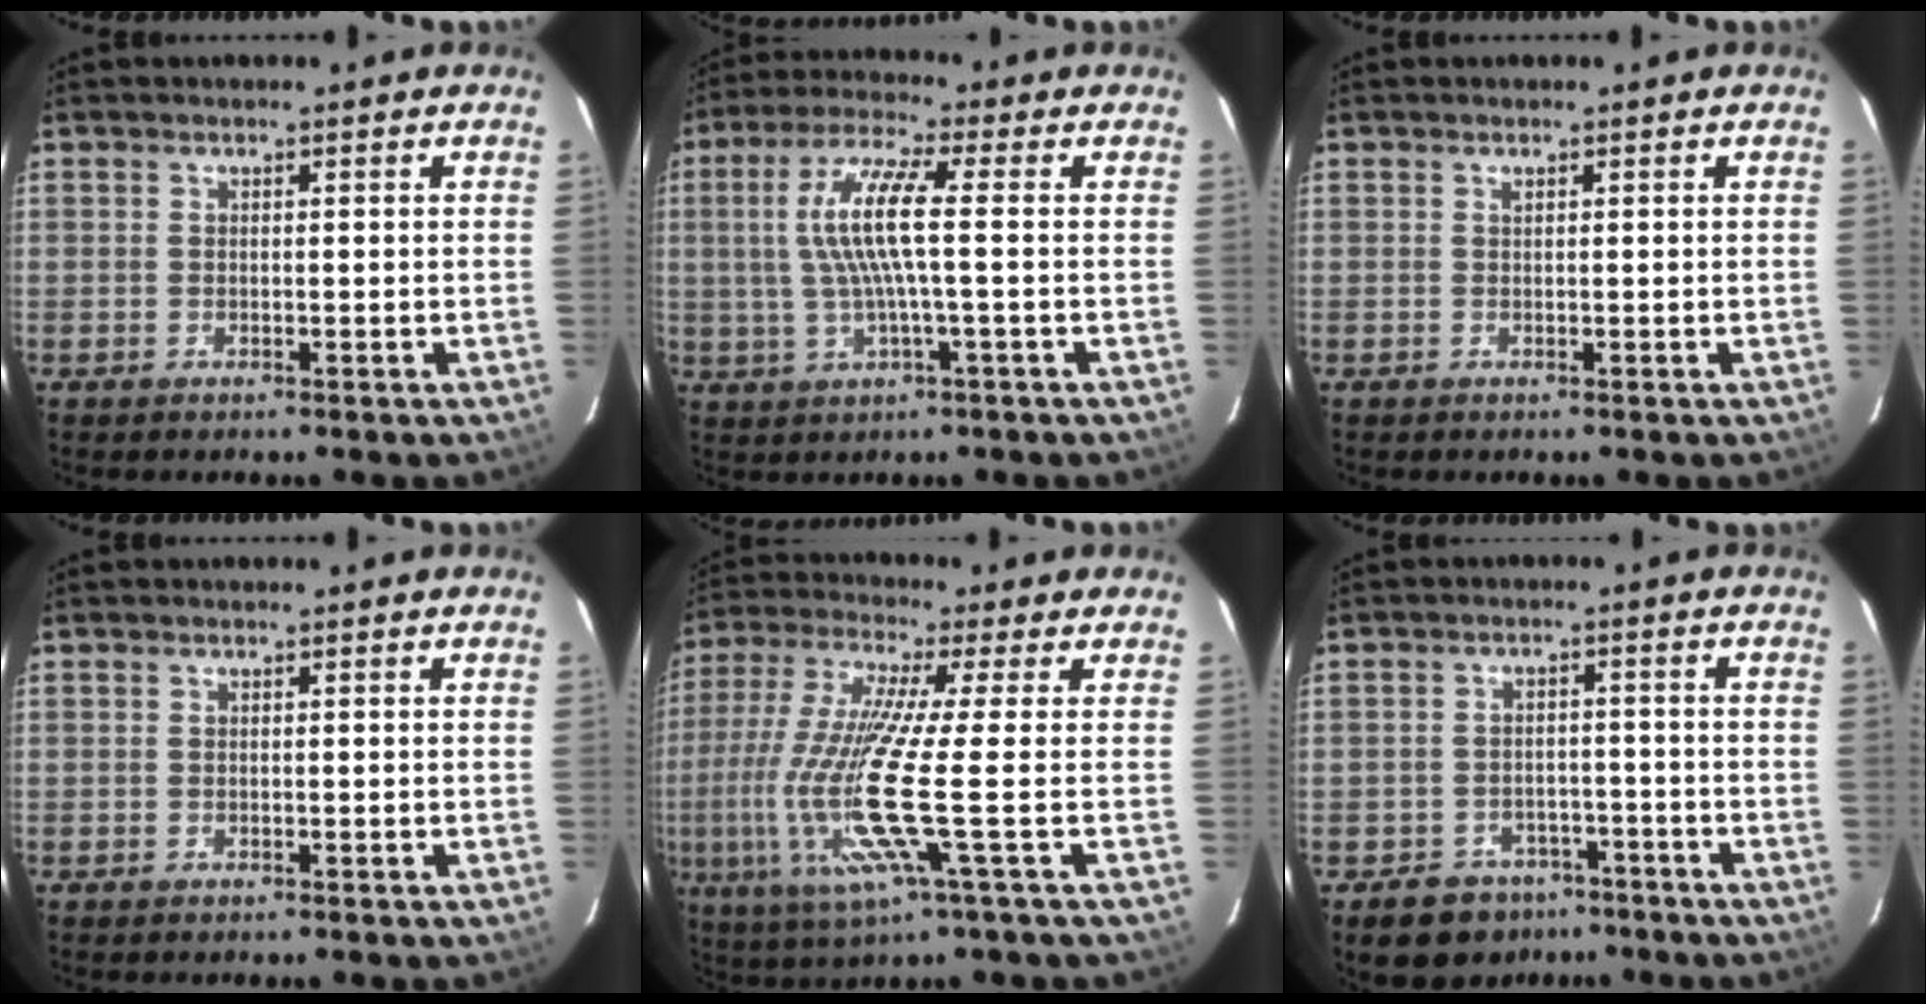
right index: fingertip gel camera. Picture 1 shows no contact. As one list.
[{"total": 9.8, "force": [0.4, 0.6, 9.8], "torque": [-0.192, 0.005, 0.008]}, {"total": 0.0}, {"total": 0.0}, {"total": 16.2, "force": [-3.4, -0.9, 15.8], "torque": [-0.319, -0.026, -0.066]}, {"total": 8.3, "force": [-5.5, 6.0, 1.9], "torque": [-0.049, 0.026, -0.064]}]